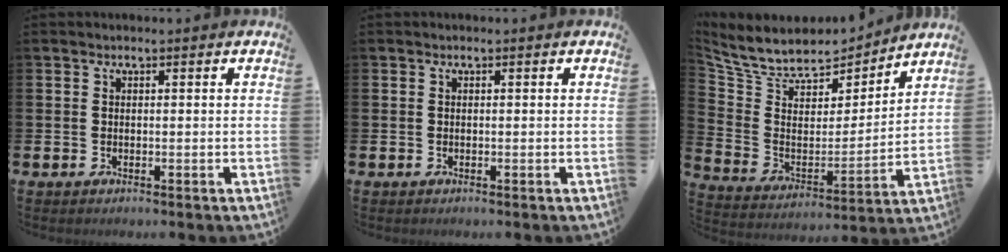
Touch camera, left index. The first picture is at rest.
{"total": 0.0}
{"total": 8.5, "force": [7.6, 3.3, 1.9], "torque": [-0.078, -0.054, 0.134]}